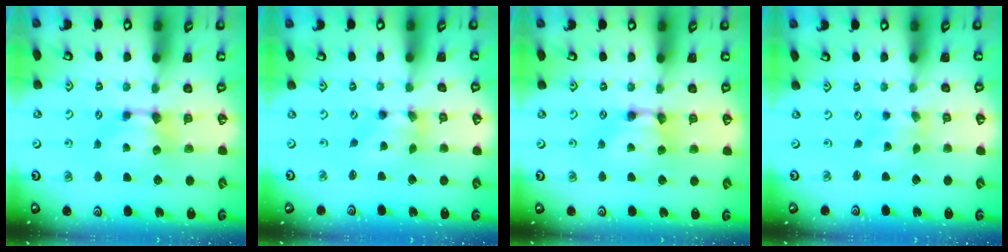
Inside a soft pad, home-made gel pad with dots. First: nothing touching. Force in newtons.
{"total": 3.8, "press": 3.5, "slide": 1.6}
{"total": 1.9, "press": 1.9, "slide": 0.1}
{"total": 2.6, "press": 2.4, "slide": 0.9}